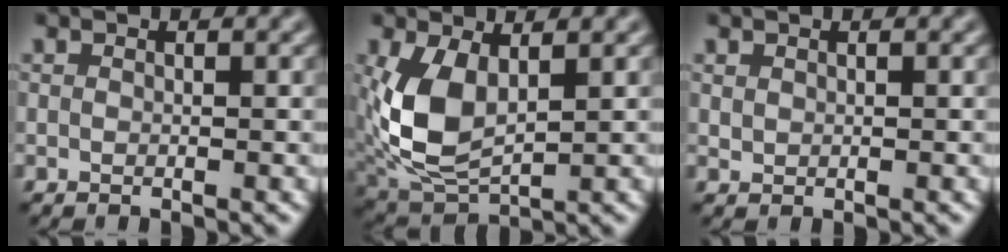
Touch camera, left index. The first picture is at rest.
{"total": 6.5, "force": [0.9, 3.7, 5.3], "torque": [-0.134, -0.006, 0.021]}
{"total": 0.6, "force": [0.4, 0.4, 0.2], "torque": [-0.004, -0.003, 0.013]}